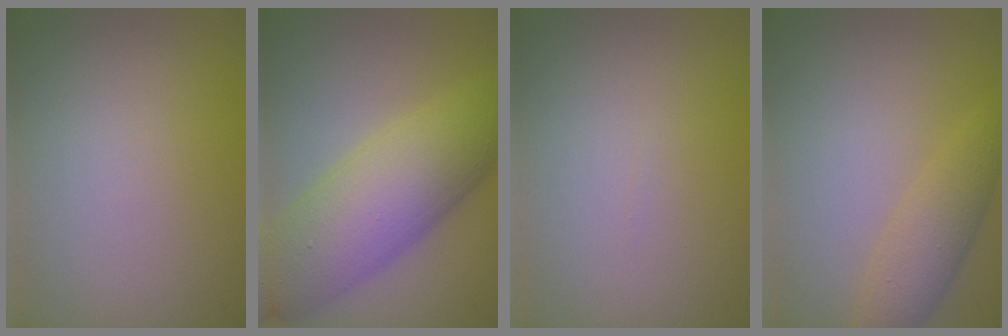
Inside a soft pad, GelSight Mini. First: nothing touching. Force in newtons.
{"total": 9.8, "press": 9.8, "slide": 0.3}
{"total": 0.0}
{"total": 3.5, "press": 3.5, "slide": 0.2}